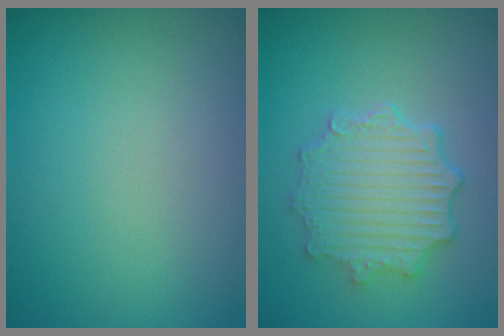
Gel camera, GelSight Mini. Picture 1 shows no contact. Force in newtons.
{"total": 4.9, "press": 4.0, "slide": 2.9}